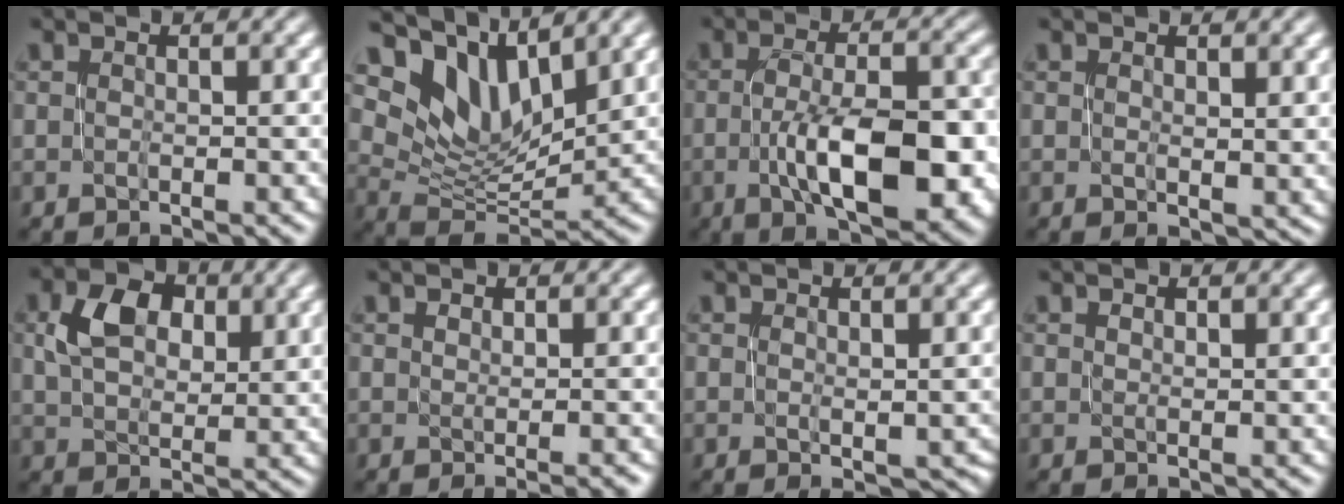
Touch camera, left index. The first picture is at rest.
{"total": 7.6, "force": [5.5, 3.6, 3.8], "torque": [-0.074, -0.002, 0.102]}
{"total": 10.2, "force": [-2.8, 4.0, 9.0], "torque": [-0.149, 0.002, -0.044]}
{"total": 1.4, "force": [0.4, 0.6, 1.2], "torque": [-0.018, 0.001, 0.009]}
{"total": 5.4, "force": [2.1, 3.7, 3.3], "torque": [-0.062, 0.008, 0.035]}
{"total": 1.1, "force": [0.0, 0.4, 1.0], "torque": [-0.005, 0.003, -0.001]}
{"total": 2.2, "force": [0.0, 1.0, 1.9], "torque": [-0.015, 0.004, 0.007]}
{"total": 0.0}